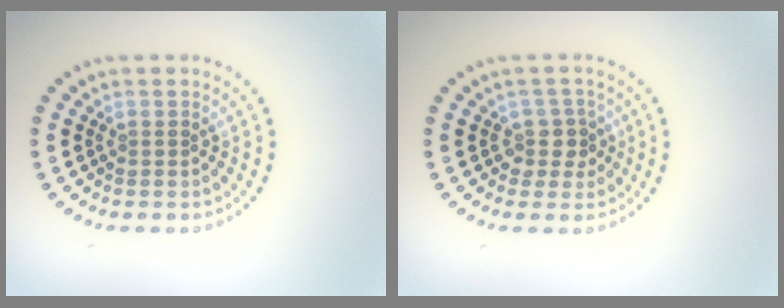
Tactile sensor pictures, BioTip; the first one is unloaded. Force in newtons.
{"total": 2.3, "press": 1.8, "slide": 1.5}